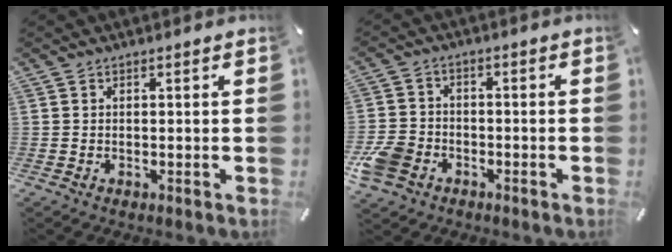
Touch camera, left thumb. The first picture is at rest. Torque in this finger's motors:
{"motor_torque": [-0.04, 0.21, 0.12, 0.03, 0.03]}